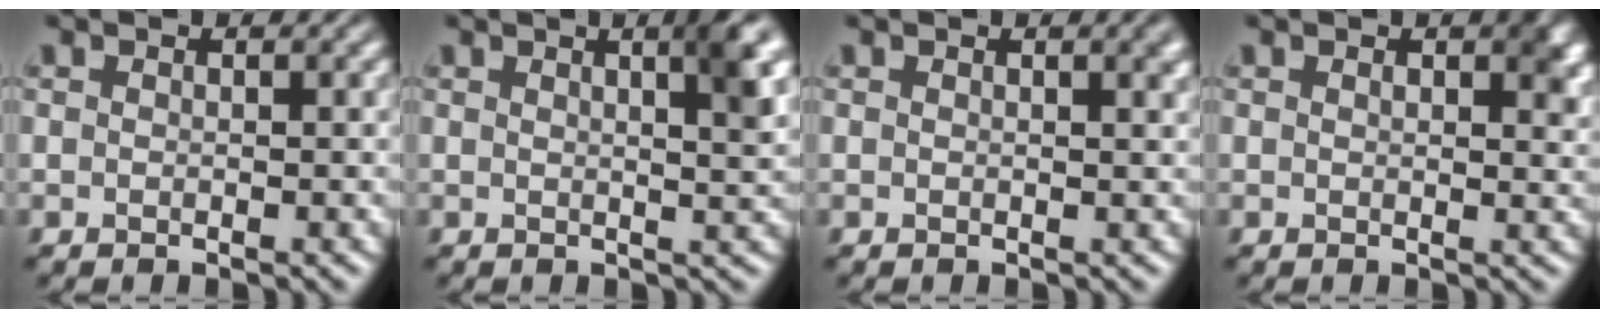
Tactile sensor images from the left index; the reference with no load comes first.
{"total": 4.4, "force": [1.8, 1.1, 3.8], "torque": [-0.038, 0.010, 0.020]}
{"total": 1.5, "force": [0.8, 0.5, 1.2], "torque": [-0.008, 0.005, 0.009]}
{"total": 2.4, "force": [1.0, 1.1, 1.9], "torque": [-0.019, 0.000, 0.016]}